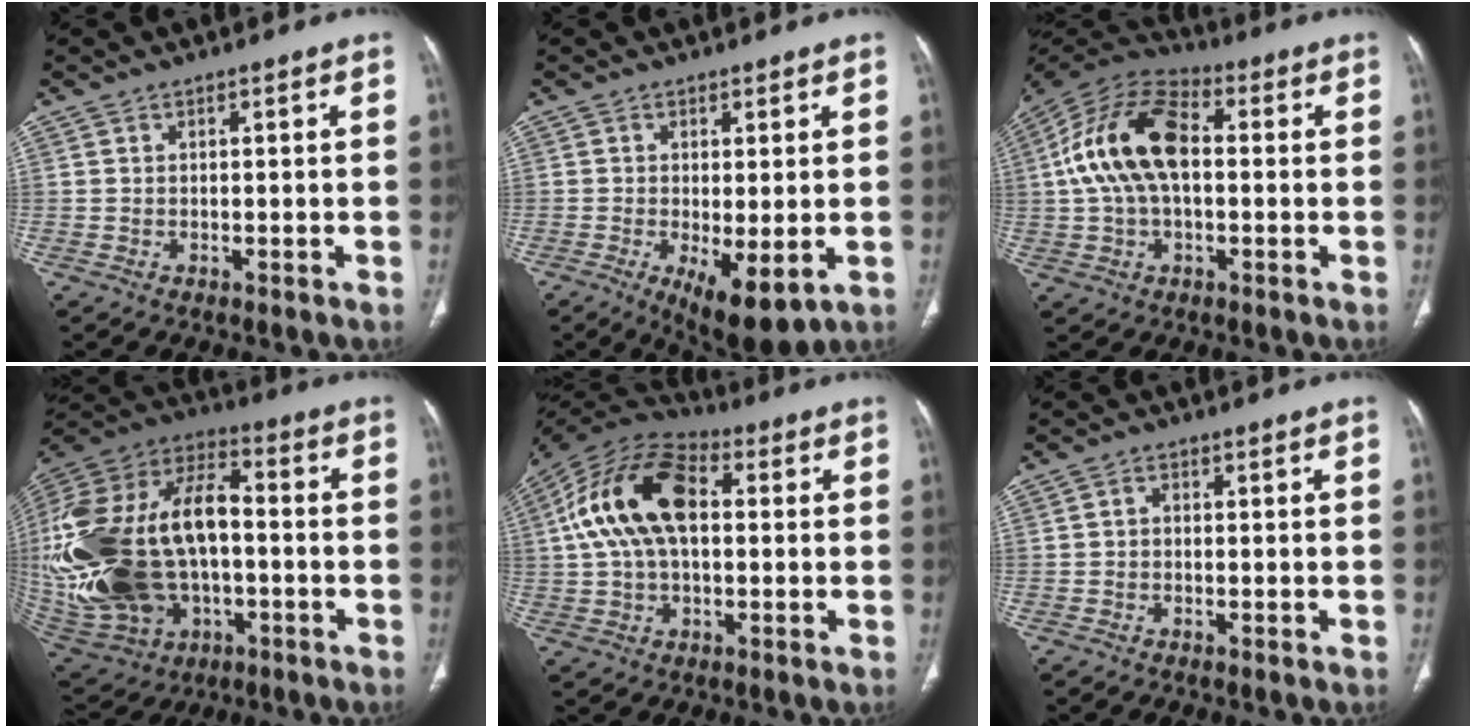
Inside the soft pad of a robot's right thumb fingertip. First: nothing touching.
{"total": 9.3, "force": [-2.6, 3.4, 8.2], "torque": [-0.130, -0.020, -0.030]}
{"total": 16.7, "force": [1.5, 9.5, 13.6], "torque": [-0.260, 0.035, 0.019]}
{"total": 38.4, "force": [-2.5, 23.8, 30.0], "torque": [-0.728, 0.016, -0.030]}
{"total": 17.8, "force": [2.7, 10.3, 14.2], "torque": [-0.268, 0.032, 0.041]}
{"total": 1.1, "force": [-0.1, 0.9, 0.6], "torque": [-0.005, 0.003, -0.006]}